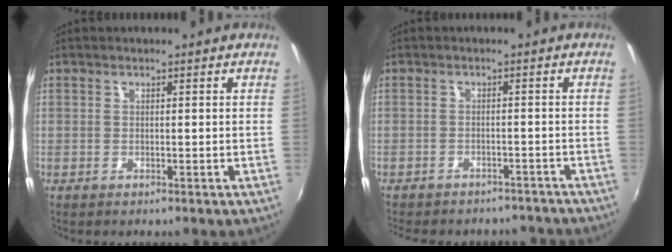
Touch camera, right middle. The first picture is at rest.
{"total": 11.9, "force": [-10.5, 4.3, 3.7], "torque": [-0.090, -0.003, -0.130]}